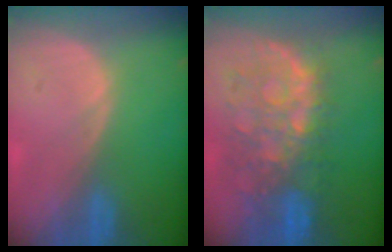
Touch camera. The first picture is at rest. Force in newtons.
{"total": 10.4, "press": 9.4, "slide": 4.6}